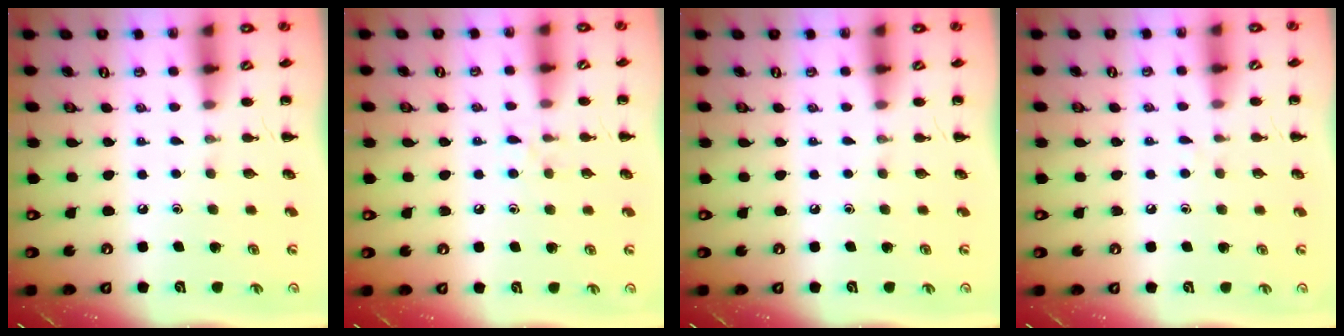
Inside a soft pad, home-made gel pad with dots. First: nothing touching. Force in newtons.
{"total": 6.0, "press": 5.6, "slide": 2.1}
{"total": 0.0}
{"total": 2.9, "press": 2.7, "slide": 1.0}